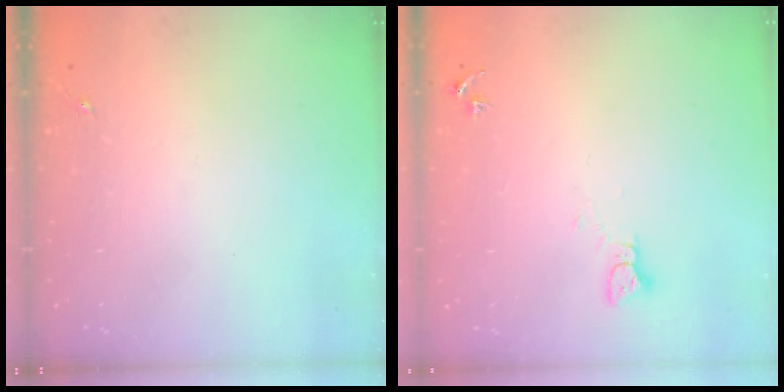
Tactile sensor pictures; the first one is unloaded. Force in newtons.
{"total": 2.2, "press": 2.2, "slide": 0.2}